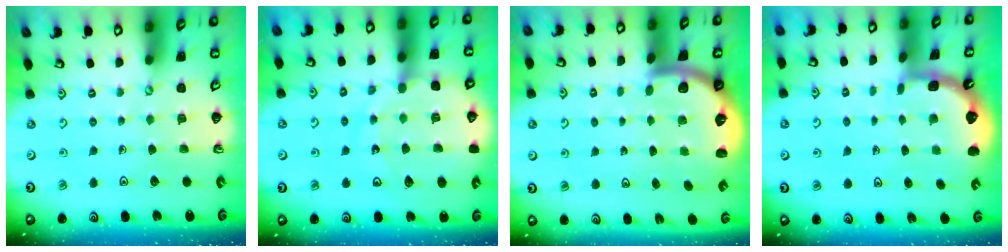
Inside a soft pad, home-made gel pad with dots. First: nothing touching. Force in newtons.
{"total": 12.3, "press": 12.1, "slide": 1.7}
{"total": 3.4, "press": 3.2, "slide": 1.0}
{"total": 1.7, "press": 1.7, "slide": 0.2}